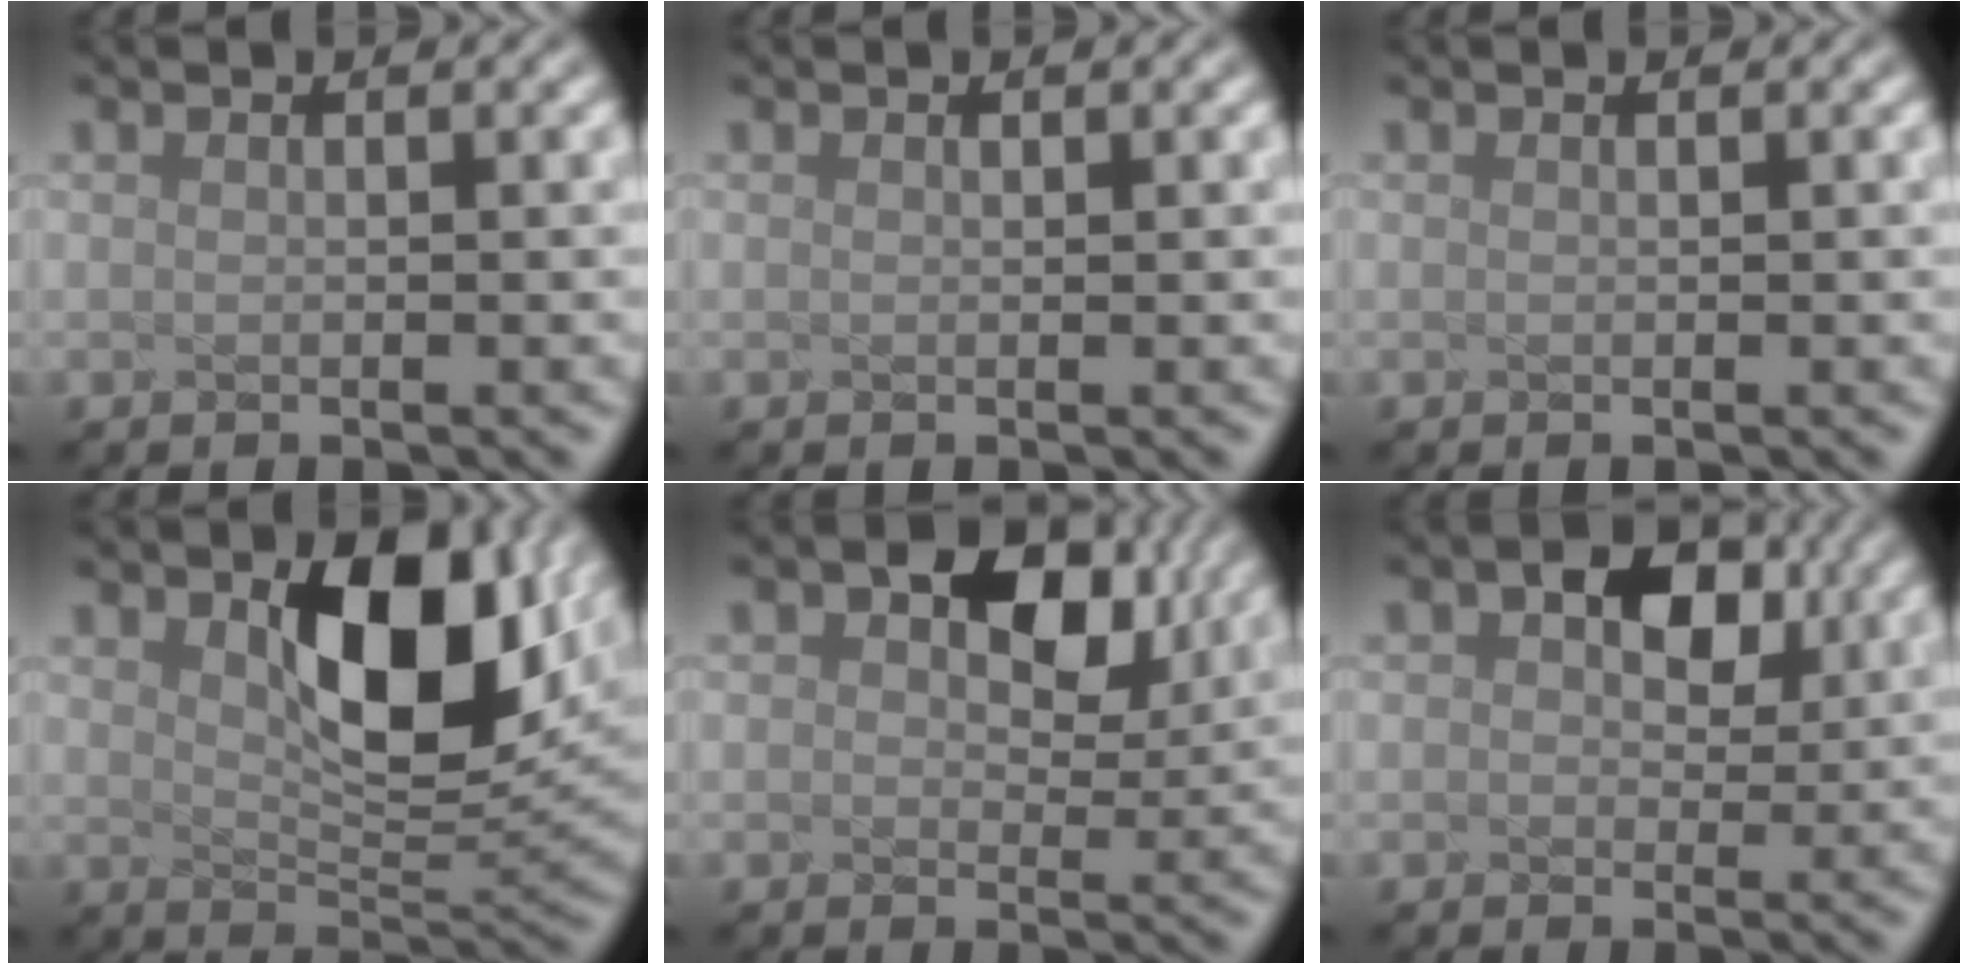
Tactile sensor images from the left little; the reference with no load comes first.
{"total": 0.5, "force": [-0.3, -0.4, -0.3], "torque": [-0.001, -0.010, 0.007]}
{"total": 0.0}
{"total": 6.3, "force": [1.3, 2.5, 5.7], "torque": [-0.118, -0.016, 0.063]}
{"total": 3.7, "force": [1.5, 2.2, 2.7], "torque": [-0.070, -0.011, 0.054]}
{"total": 2.1, "force": [0.5, 1.4, 1.4], "torque": [-0.053, -0.007, 0.042]}